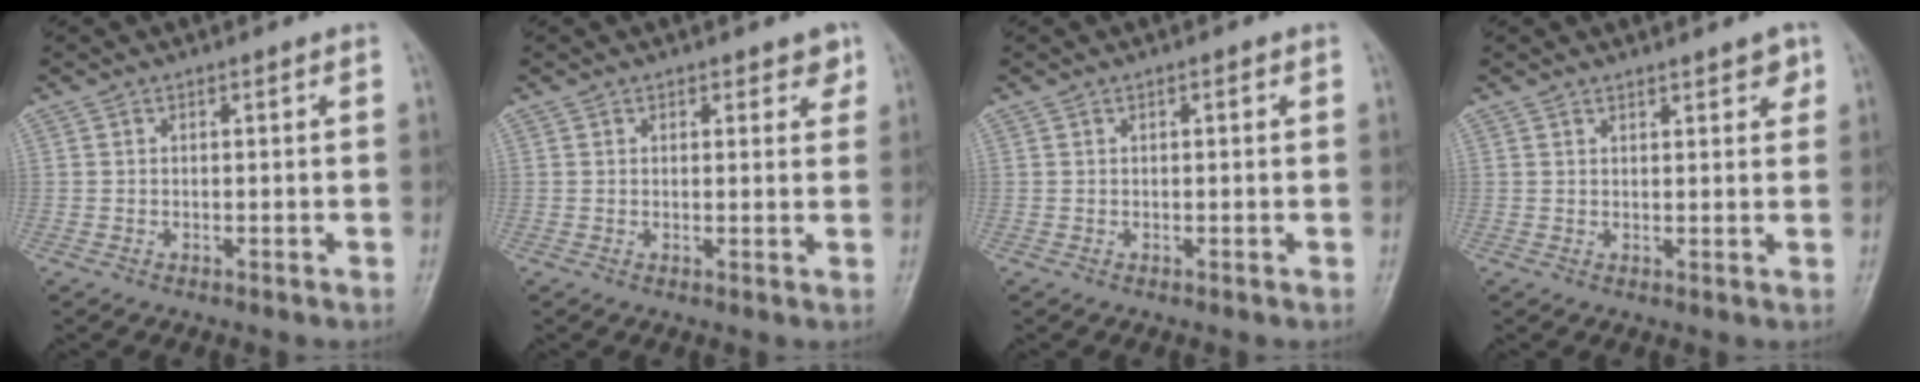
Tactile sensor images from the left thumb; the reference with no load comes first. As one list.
[{"total": 2.9, "force": [1.8, 1.7, 1.6], "torque": [0.005, -0.008, 0.020]}, {"total": 0.8, "force": [0.3, 0.4, 0.7], "torque": [-0.007, 0.002, 0.001]}, {"total": 3.3, "force": [2.2, 1.3, 2.2], "torque": [-0.013, -0.009, 0.026]}]